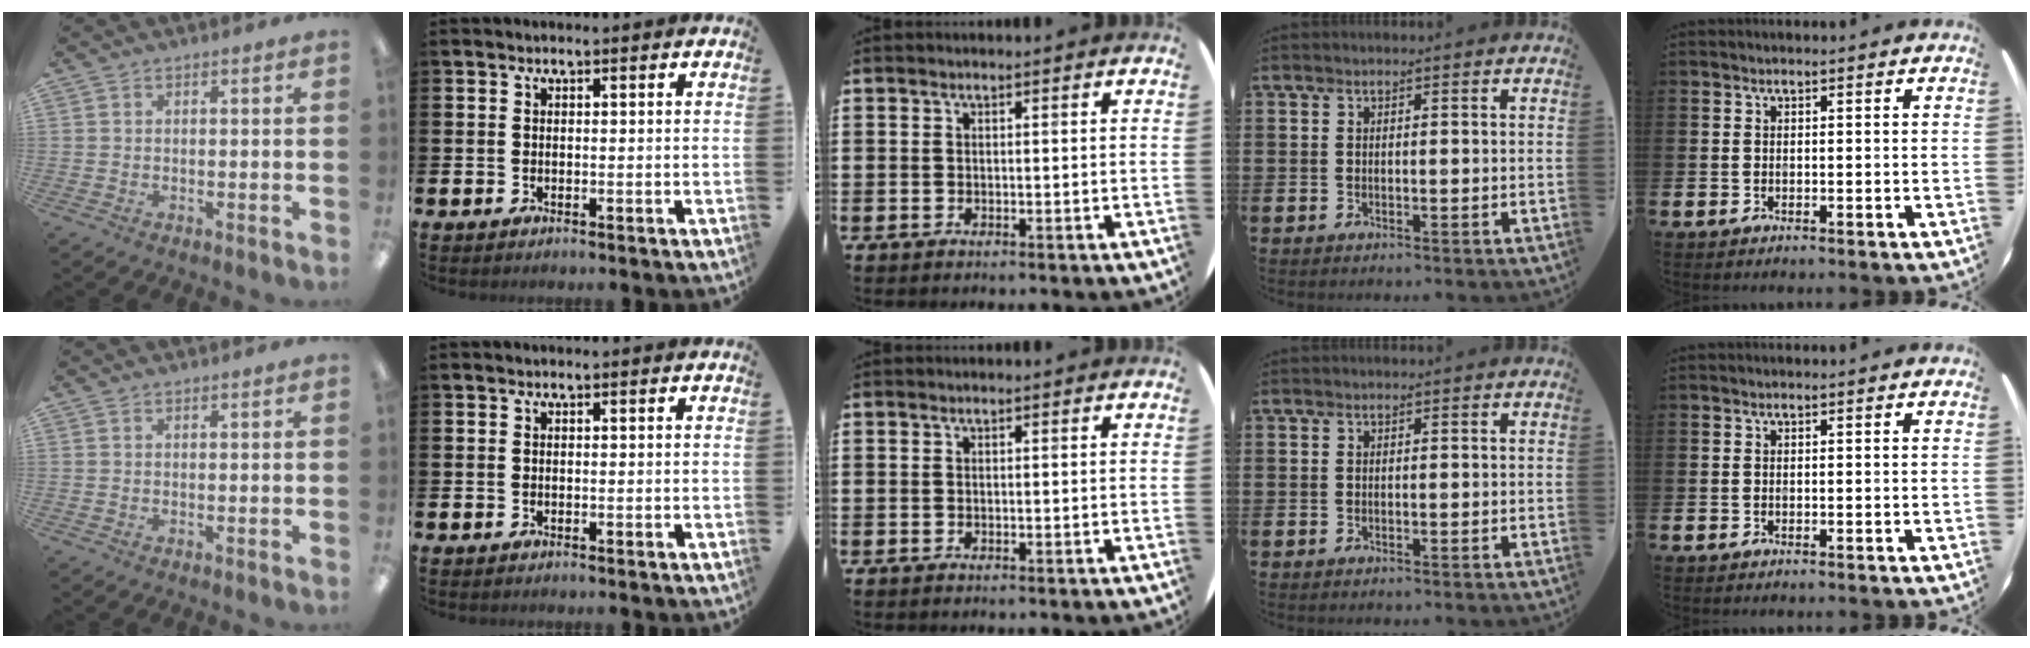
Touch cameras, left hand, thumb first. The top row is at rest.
{}